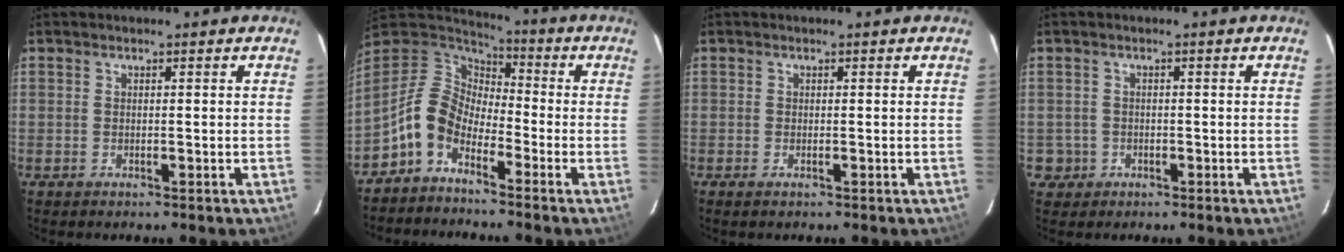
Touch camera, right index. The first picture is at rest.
{"total": 9.8, "force": [-5.5, 5.8, 5.6], "torque": [-0.114, 0.023, -0.125]}
{"total": 0.6, "force": [-0.3, 0.3, 0.4], "torque": [-0.010, -0.002, -0.006]}
{"total": 3.3, "force": [-0.8, 3.2, 0.1], "torque": [-0.005, 0.017, -0.007]}